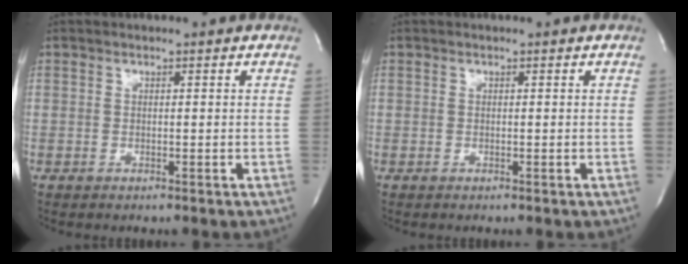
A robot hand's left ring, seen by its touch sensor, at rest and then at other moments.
{"total": 0.0}